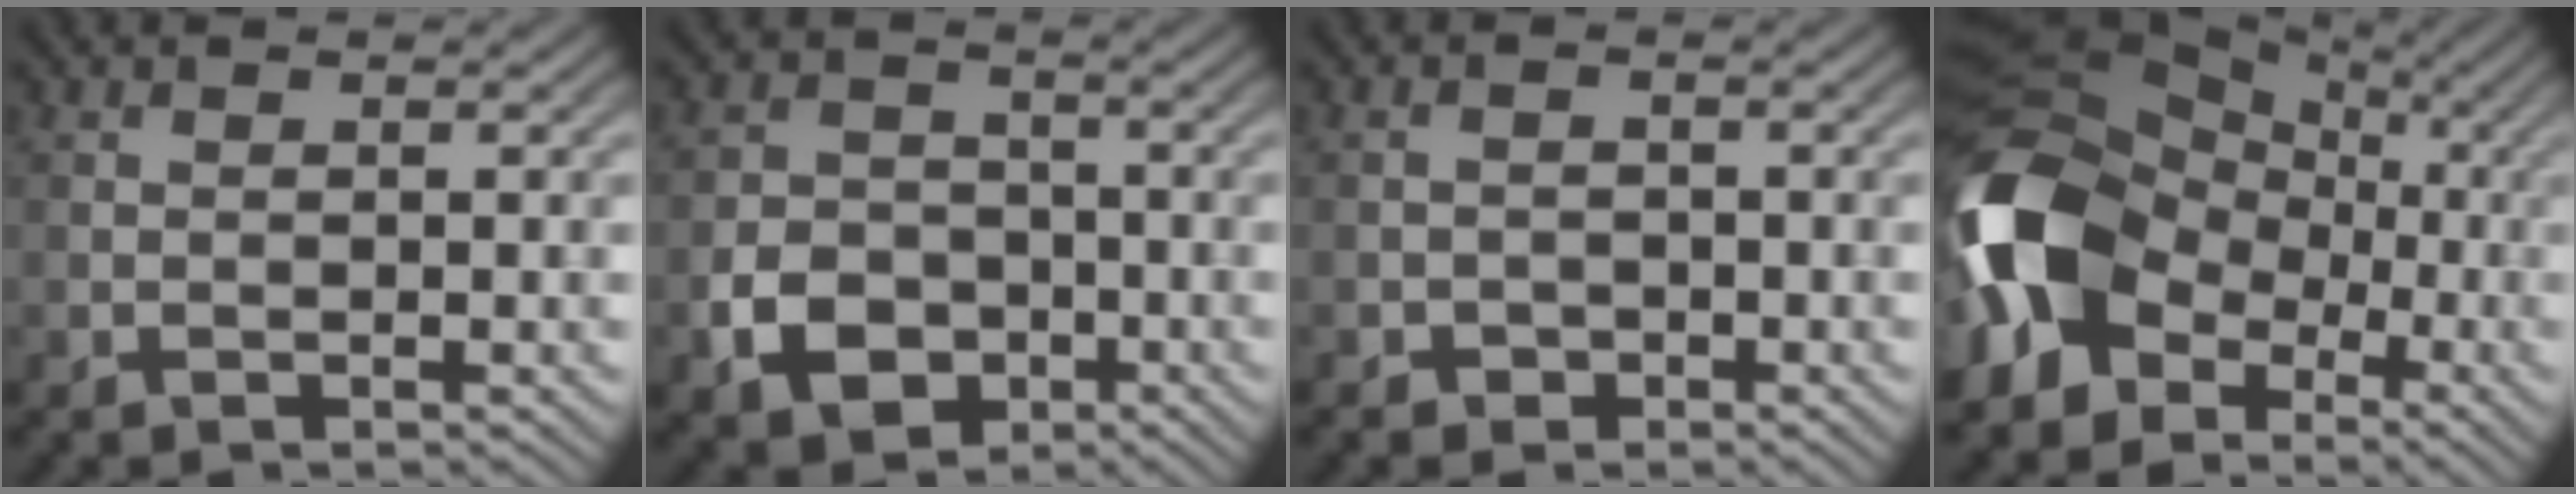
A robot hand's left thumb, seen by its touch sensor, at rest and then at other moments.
{"total": 6.1, "force": [-2.6, 4.7, 2.9], "torque": [-0.057, -0.007, -0.053]}
{"total": 1.6, "force": [-1.0, 1.2, 0.4], "torque": [-0.001, 0.001, -0.021]}
{"total": 16.3, "force": [-4.2, 12.2, 9.9], "torque": [-0.233, -0.015, -0.094]}